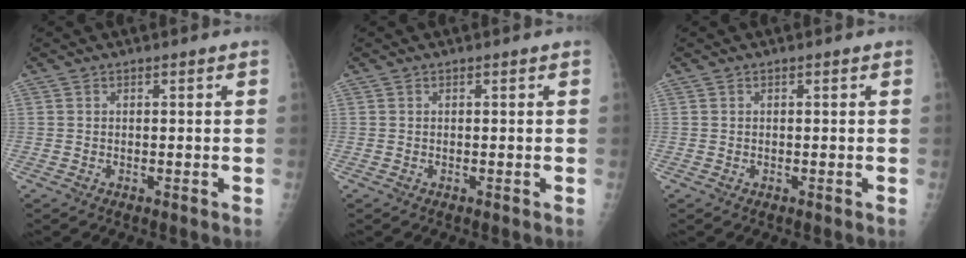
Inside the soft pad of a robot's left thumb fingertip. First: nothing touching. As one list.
[{"total": 0.0}, {"total": 0.0}]